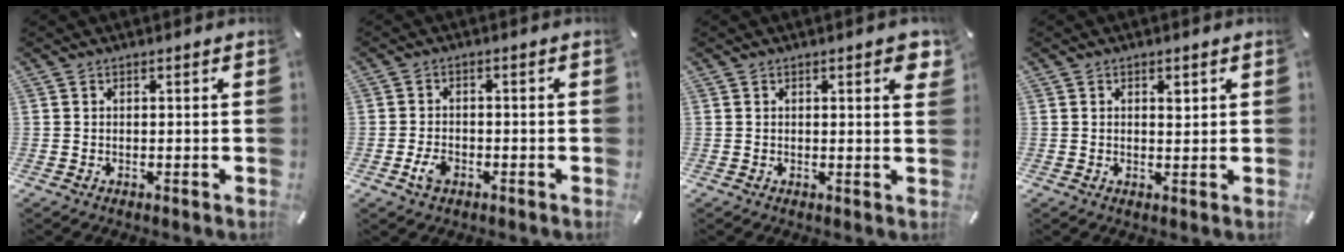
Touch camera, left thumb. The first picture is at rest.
{"total": 3.6, "force": [-1.7, 2.3, 2.2], "torque": [-0.057, 0.001, -0.035]}
{"total": 3.1, "force": [1.3, 0.9, 2.6], "torque": [-0.038, -0.002, 0.019]}
{"total": 2.1, "force": [0.8, 1.2, 1.5], "torque": [-0.009, -0.007, 0.008]}